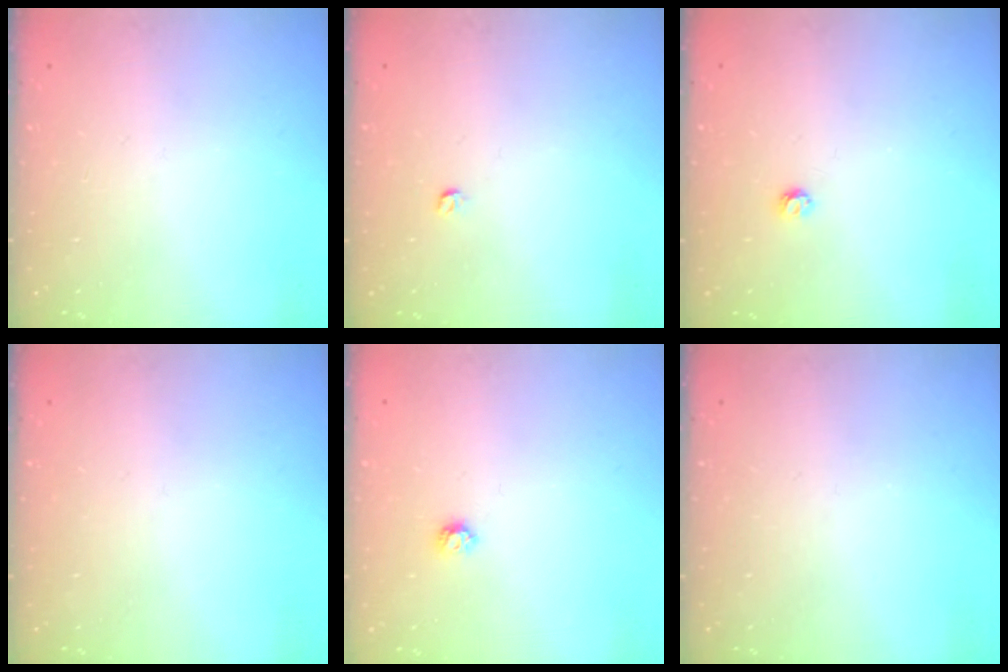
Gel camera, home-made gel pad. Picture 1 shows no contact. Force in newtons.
{"total": 3.0, "press": 2.9, "slide": 0.4}
{"total": 3.0, "press": 3.0, "slide": 0.4}
{"total": 0.0}
{"total": 3.9, "press": 3.9, "slide": 0.6}
{"total": 0.0}